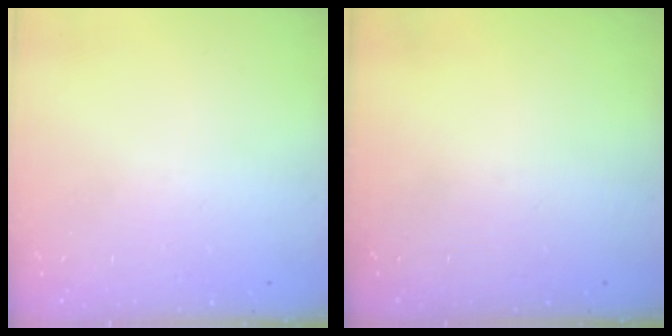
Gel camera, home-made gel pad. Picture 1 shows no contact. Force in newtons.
{"total": 0.0}